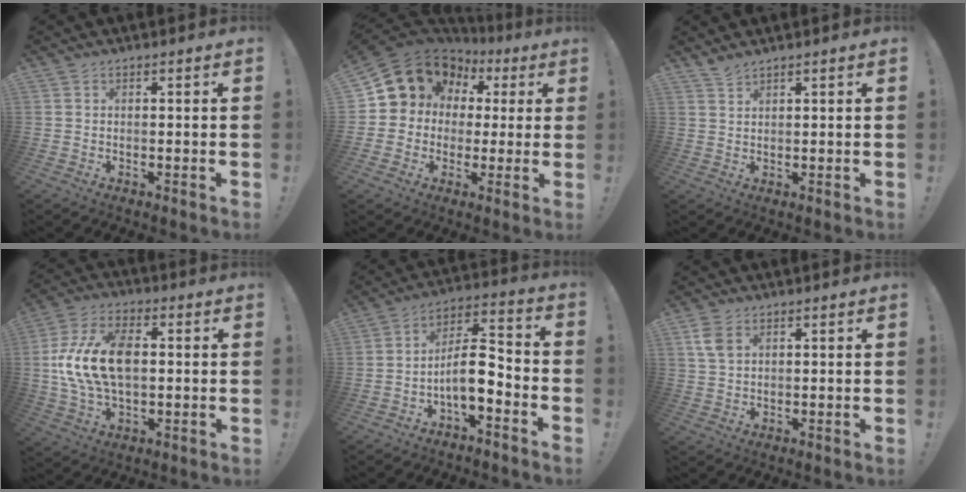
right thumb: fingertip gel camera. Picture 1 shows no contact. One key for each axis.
{"total": 11.1, "fx": 4.6, "fy": 9.6, "fz": 2.9, "tx": -0.042, "ty": -0.037, "tz": 0.101}
{"total": 2.5, "fx": 2.3, "fy": 0.5, "fz": 0.8, "tx": -0.010, "ty": -0.013, "tz": 0.040}
{"total": 17.5, "fx": 0.6, "fy": 10.7, "fz": 13.8, "tx": -0.264, "ty": 0.008, "tz": 0.013}
{"total": 10.9, "fx": -4.0, "fy": 4.0, "fz": 9.4, "tx": -0.163, "ty": 0.012, "tz": -0.070}
{"total": 5.2, "fx": 2.4, "fy": 3.1, "fz": 3.4, "tx": -0.063, "ty": -0.008, "tz": 0.044}